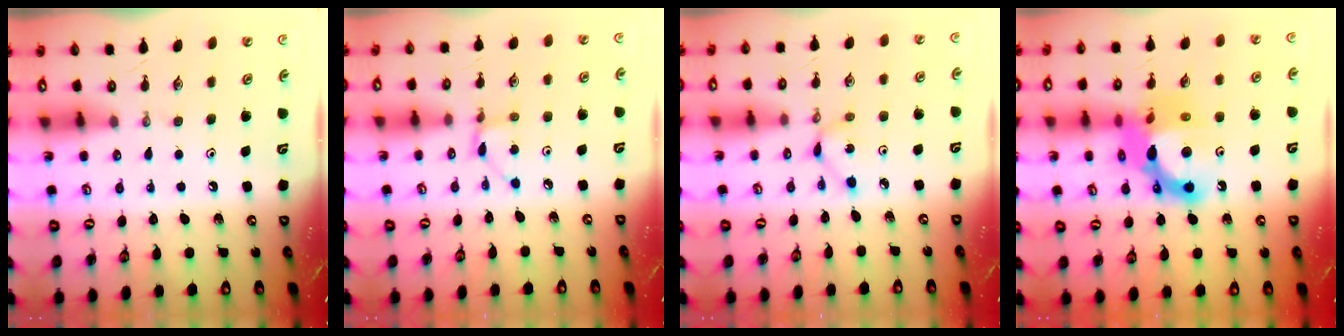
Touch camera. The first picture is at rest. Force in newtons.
{"total": 3.7, "press": 3.7, "slide": 0.4}
{"total": 2.3, "press": 2.3, "slide": 0.1}
{"total": 16.2, "press": 16.1, "slide": 1.9}